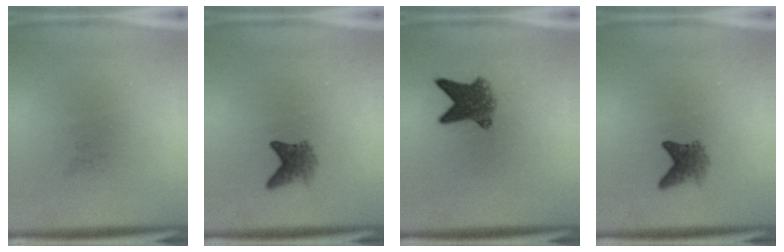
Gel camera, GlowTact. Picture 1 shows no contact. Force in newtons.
{"total": 2.7}
{"total": 5.6}
{"total": 2.7}